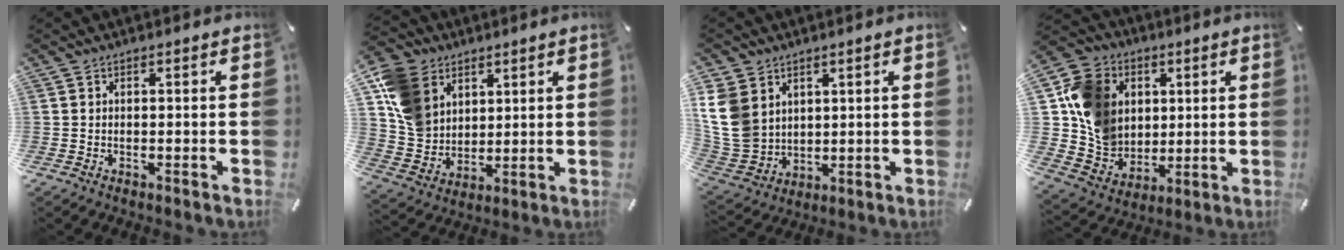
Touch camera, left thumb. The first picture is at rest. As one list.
[{"total": 12.7, "force": [5.1, 10.6, 4.8], "torque": [-0.130, -0.015, 0.103]}, {"total": 12.5, "force": [4.1, 10.4, 5.6], "torque": [-0.161, -0.018, 0.077]}, {"total": 14.0, "force": [2.9, 12.7, 5.1], "torque": [-0.110, -0.001, 0.062]}]